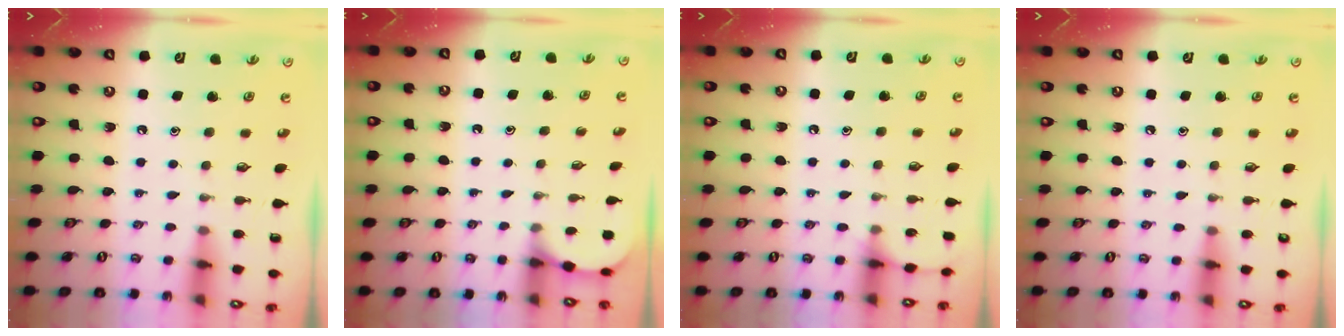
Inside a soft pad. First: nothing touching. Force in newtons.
{"total": 1.8, "press": 1.8, "slide": 0.1}
{"total": 5.9, "press": 5.9, "slide": 0.8}
{"total": 3.9, "press": 3.9, "slide": 0.6}